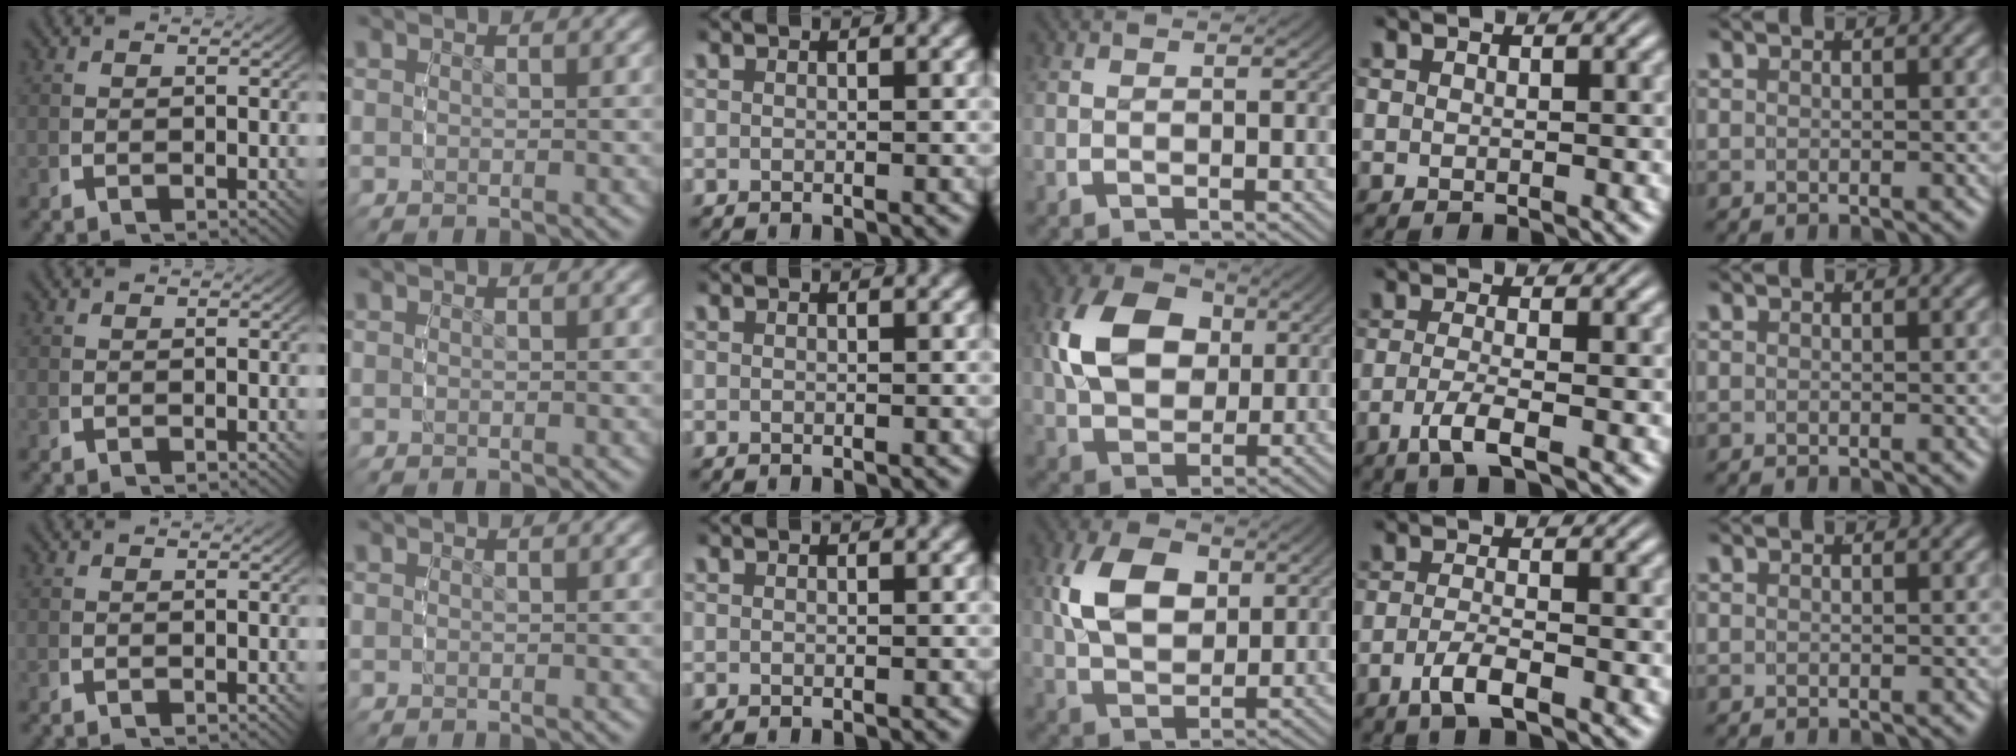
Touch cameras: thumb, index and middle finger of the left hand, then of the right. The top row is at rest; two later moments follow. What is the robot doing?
{"motion": "grasp_and_lifting", "object": "bowl"}